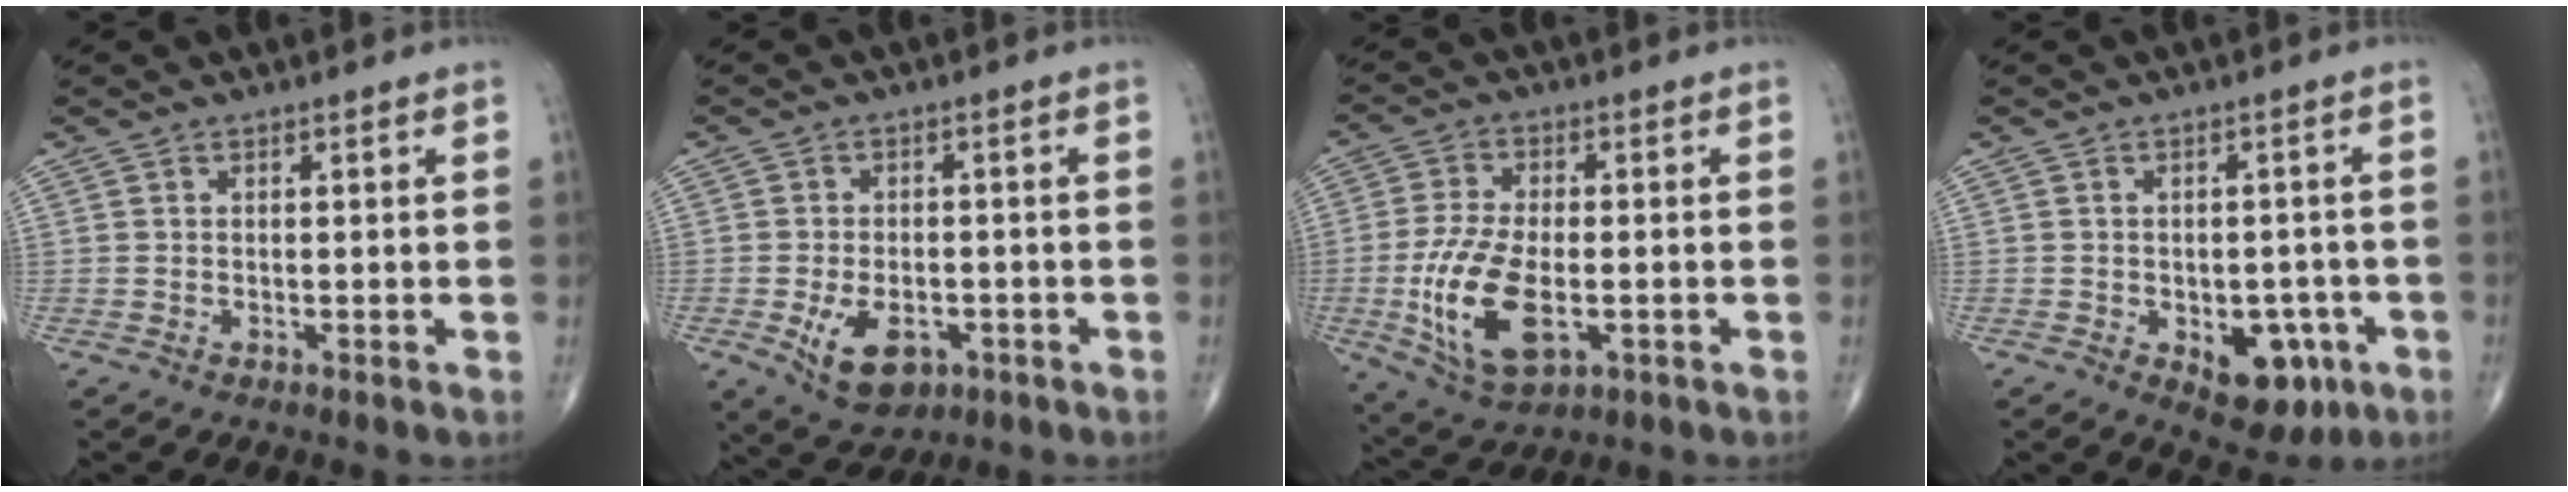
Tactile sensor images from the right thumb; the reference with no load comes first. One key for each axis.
{"total": 8.4, "fx": -2.9, "fy": 5.1, "fz": 5.9, "tx": -0.087, "ty": 0.004, "tz": -0.038}
{"total": 14.2, "fx": -3.0, "fy": 7.1, "fz": 11.9, "tx": -0.237, "ty": -0.003, "tz": -0.046}
{"total": 9.7, "fx": -3.6, "fy": 5.8, "fz": 6.8, "tx": -0.048, "ty": 0.014, "tz": -0.037}